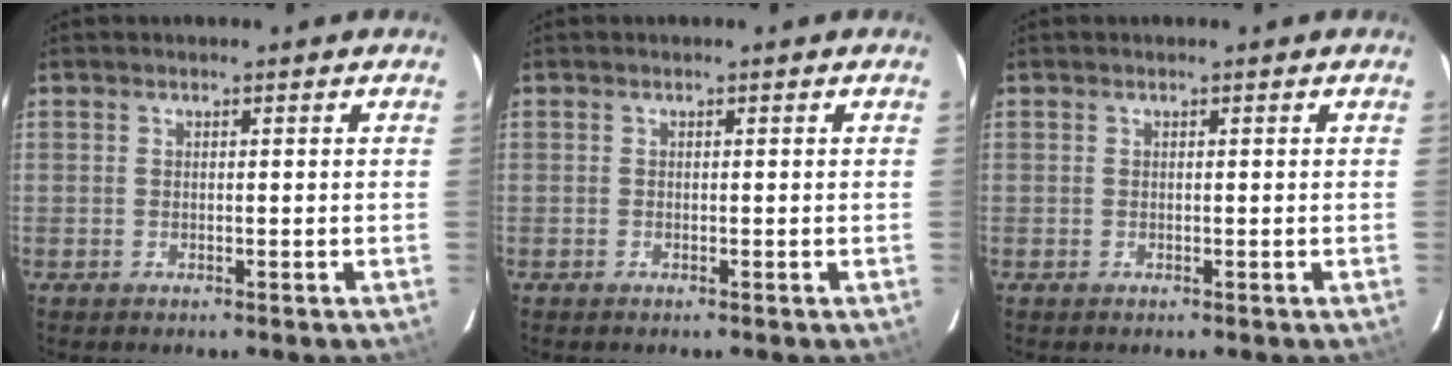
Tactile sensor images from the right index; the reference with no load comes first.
{"total": 1.2, "force": [-0.3, -0.5, -1.0], "torque": [0.018, -0.003, -0.008]}
{"total": 0.0}